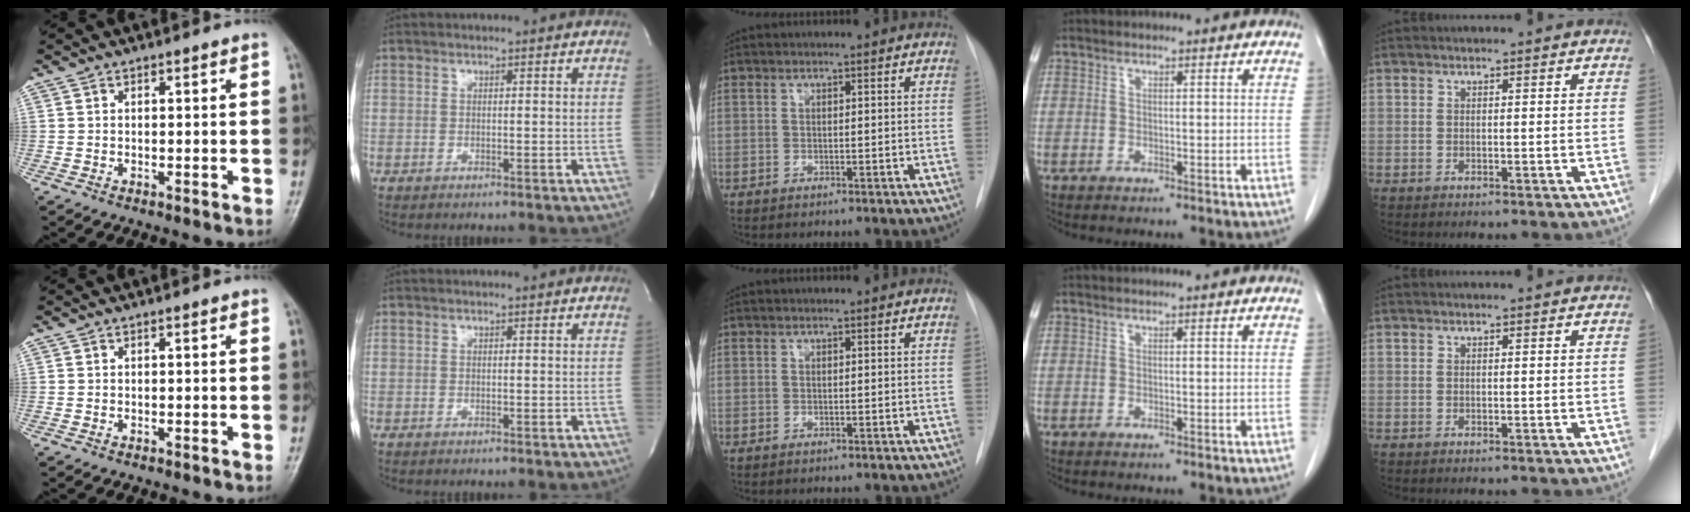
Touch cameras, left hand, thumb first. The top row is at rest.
{}